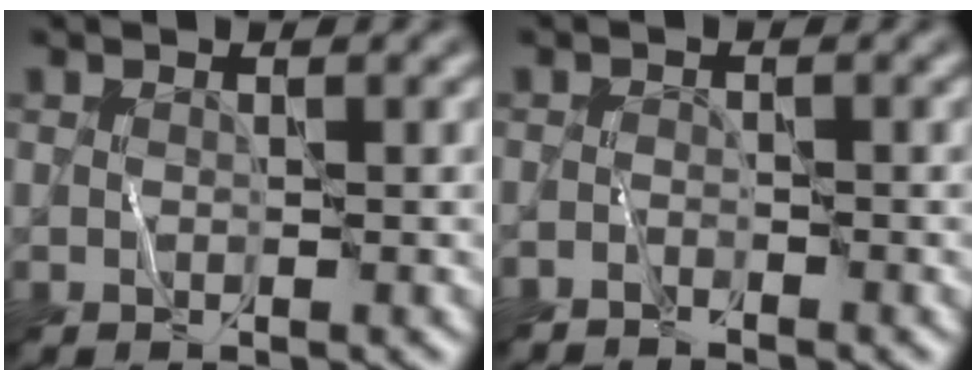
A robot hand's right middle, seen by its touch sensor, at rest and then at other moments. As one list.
[{"total": 1.3, "force": [-1.3, 0.1, 0.1], "torque": [-0.003, -0.001, -0.031]}]